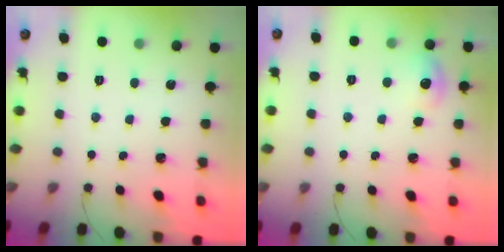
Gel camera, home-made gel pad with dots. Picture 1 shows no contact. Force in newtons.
{"total": 7.9, "press": 6.9, "slide": 3.9}